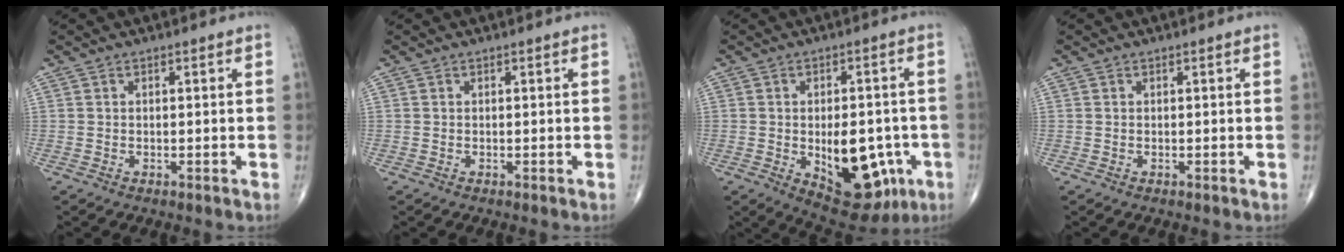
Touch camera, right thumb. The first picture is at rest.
{"total": 0.0}
{"total": 15.8, "force": [-4.1, 8.5, 12.6], "torque": [-0.138, 0.010, -0.033]}
{"total": 0.0}